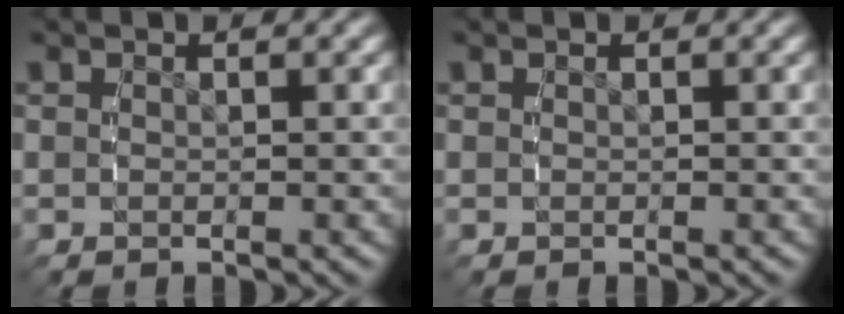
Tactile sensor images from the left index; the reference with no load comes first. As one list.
[{"total": 0.0}]